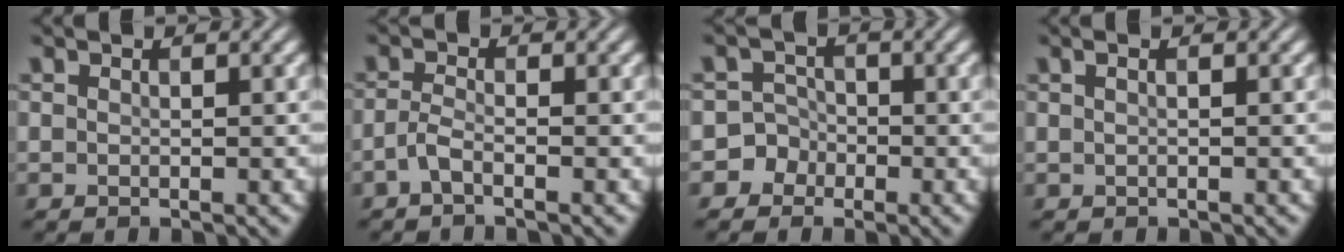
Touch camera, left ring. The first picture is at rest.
{"total": 1.6, "force": [-1.0, 0.4, 1.2], "torque": [-0.028, 0.002, -0.026]}
{"total": 3.5, "force": [-1.8, 3.1, -0.1], "torque": [0.045, 0.008, -0.043]}
{"total": 1.5, "force": [0.7, 0.7, 1.1], "torque": [-0.010, 0.000, -0.002]}